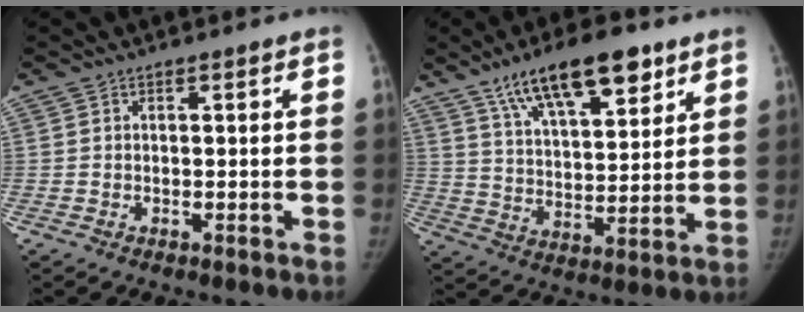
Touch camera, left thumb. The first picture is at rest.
{"total": 16.5, "force": [10.3, 6.1, 11.4], "torque": [-0.153, -0.038, 0.177]}